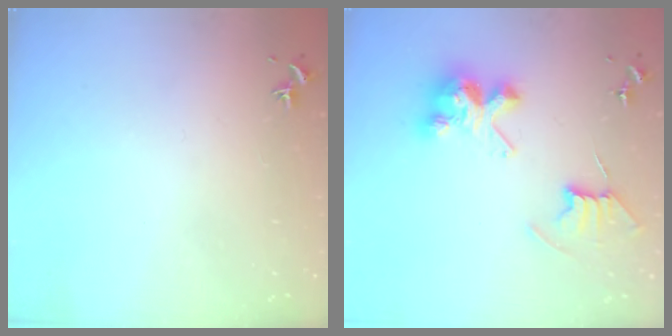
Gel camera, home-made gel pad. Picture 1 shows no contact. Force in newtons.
{"total": 10.5, "press": 10.5, "slide": 0.5}